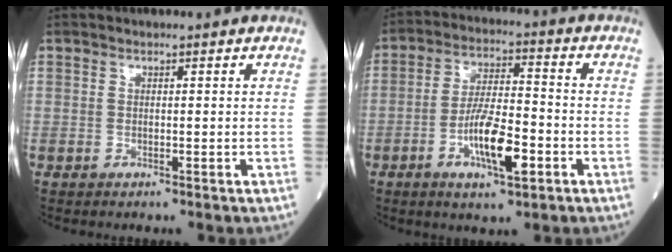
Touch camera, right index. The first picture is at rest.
{"total": 10.0, "force": [-3.6, 2.3, 9.0], "torque": [-0.169, 0.000, -0.064]}